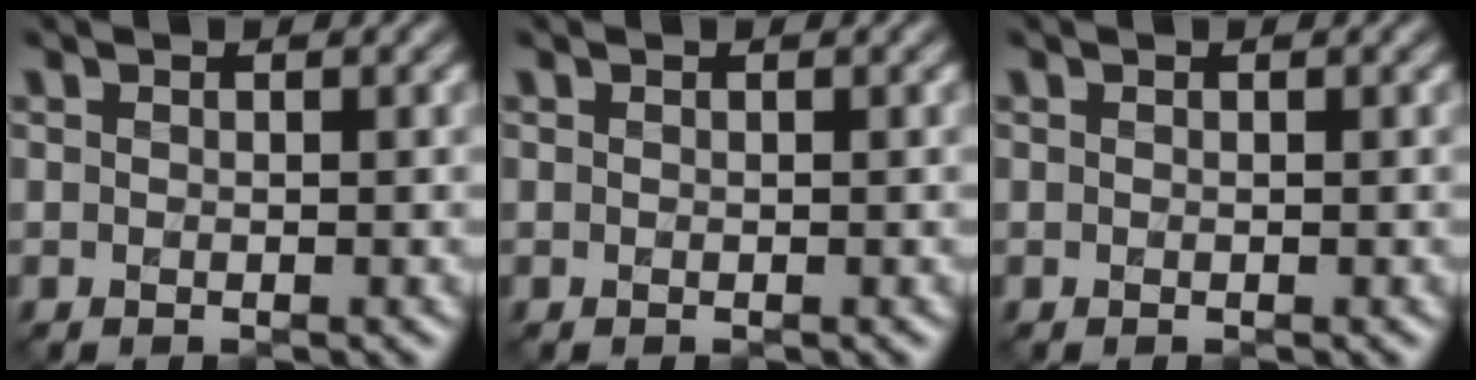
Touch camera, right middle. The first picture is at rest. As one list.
[{"total": 0.0}, {"total": 0.0}]